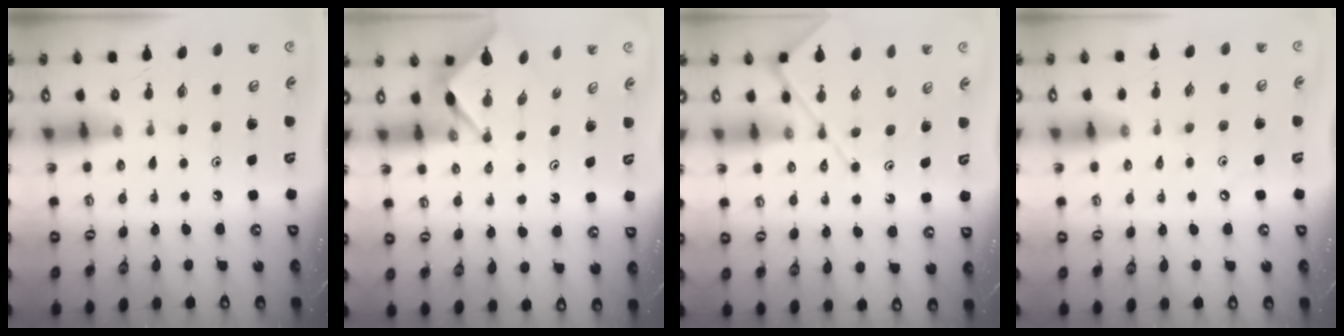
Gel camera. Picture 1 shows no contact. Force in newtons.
{"total": 2.9, "press": 2.9, "slide": 0.3}
{"total": 7.4, "press": 7.3, "slide": 0.8}
{"total": 2.1, "press": 2.0, "slide": 0.3}